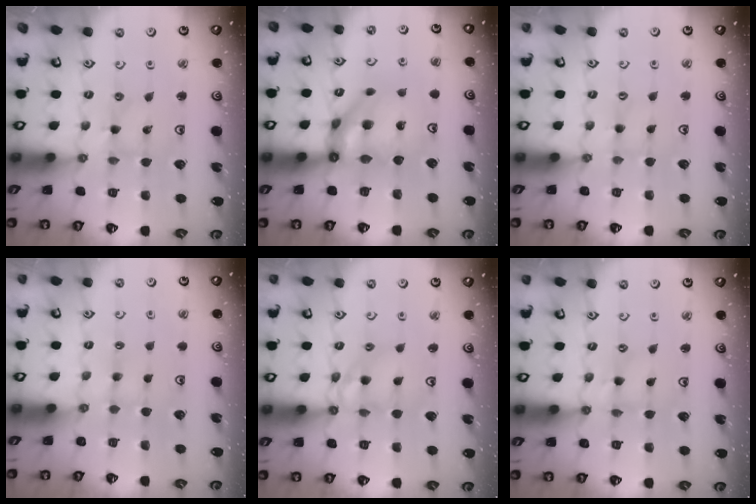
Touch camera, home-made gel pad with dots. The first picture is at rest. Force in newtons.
{"total": 11.1, "press": 11.0, "slide": 1.1}
{"total": 0.9, "press": 0.9, "slide": 0.1}
{"total": 2.3, "press": 2.2, "slide": 0.4}
{"total": 10.1, "press": 10.1, "slide": 0.8}
{"total": 1.1, "press": 1.1, "slide": 0.1}